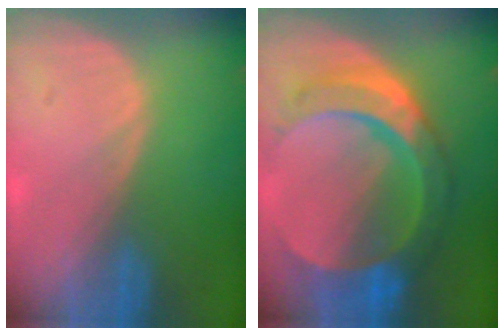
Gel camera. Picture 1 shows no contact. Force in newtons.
{"total": 11.0, "press": 11.0, "slide": 1.1}